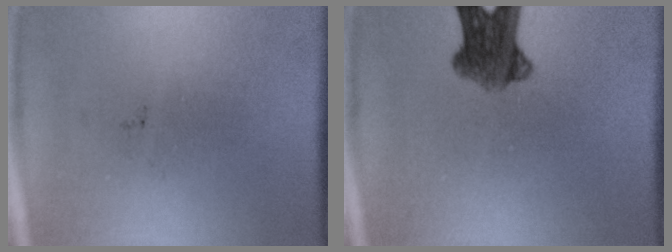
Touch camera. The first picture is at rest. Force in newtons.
{"total": 6.8}